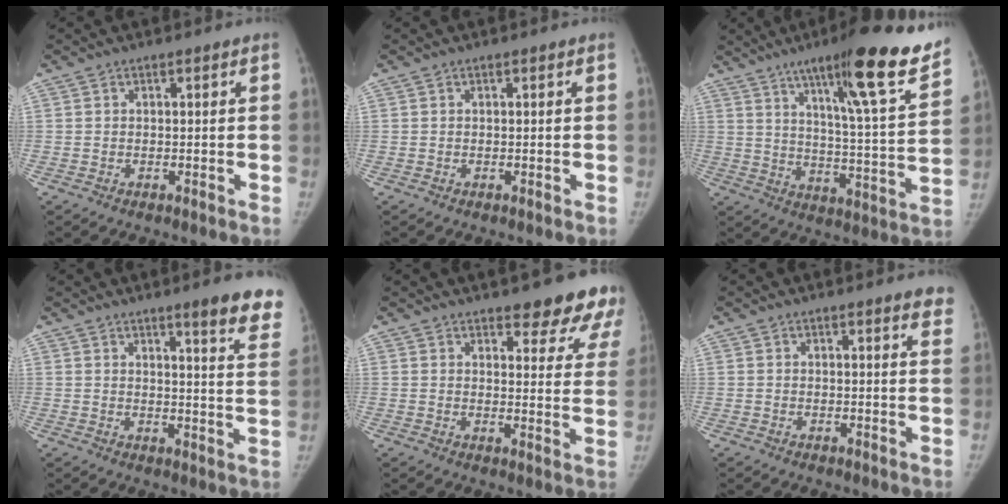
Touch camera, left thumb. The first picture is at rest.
{"total": 0.0}
{"total": 21.9, "force": [14.7, 1.8, 16.2], "torque": [-0.211, -0.065, 0.219]}
{"total": 12.4, "force": [9.1, 1.4, 8.3], "torque": [-0.076, -0.052, 0.099]}
{"total": 13.1, "force": [10.4, 4.1, 6.9], "torque": [-0.035, -0.060, 0.111]}
{"total": 4.7, "force": [3.9, 0.9, 2.5], "torque": [-0.012, -0.015, 0.030]}